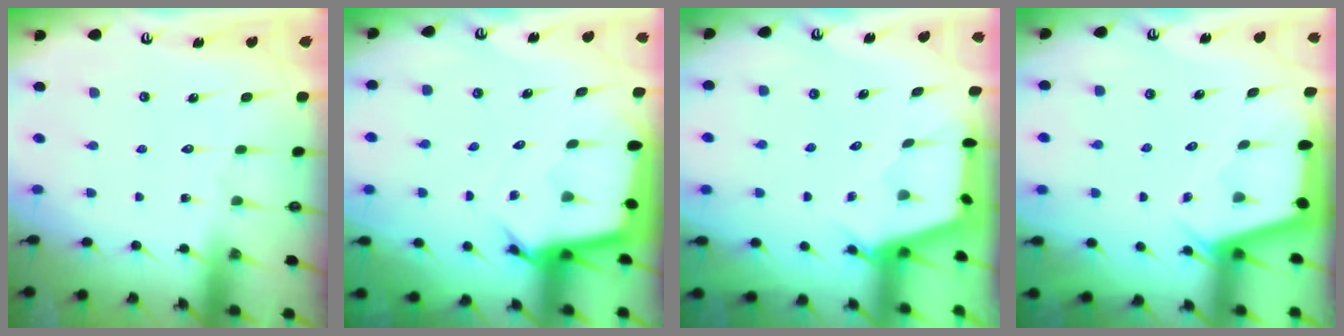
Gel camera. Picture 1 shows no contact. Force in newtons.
{"total": 5.6, "press": 5.6, "slide": 0.5}
{"total": 2.7, "press": 2.7, "slide": 0.4}
{"total": 2.8, "press": 2.8, "slide": 0.3}